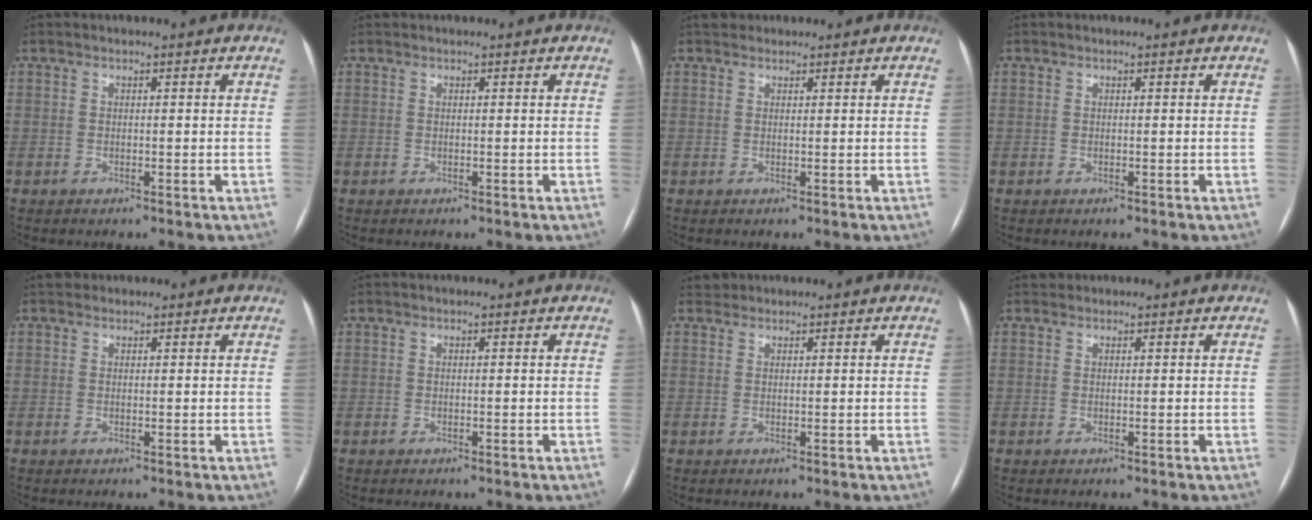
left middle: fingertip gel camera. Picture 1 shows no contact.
{"total": 0.0}
{"total": 1.6, "force": [1.4, 0.9, 0.1], "torque": [0.003, 0.017, 0.019]}
{"total": 0.0}
{"total": 1.0, "force": [0.8, 0.6, 0.0], "torque": [0.003, 0.010, 0.009]}
{"total": 0.0}
{"total": 1.1, "force": [0.9, 0.5, -0.3], "torque": [0.003, 0.010, 0.015]}
{"total": 0.5, "force": [0.5, 0.3, -0.1], "torque": [-0.001, 0.007, 0.009]}